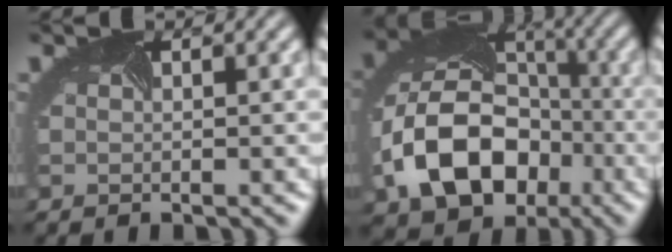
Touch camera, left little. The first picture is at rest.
{"total": 12.5, "force": [-4.0, 8.9, 7.8], "torque": [-0.166, -0.028, -0.068]}